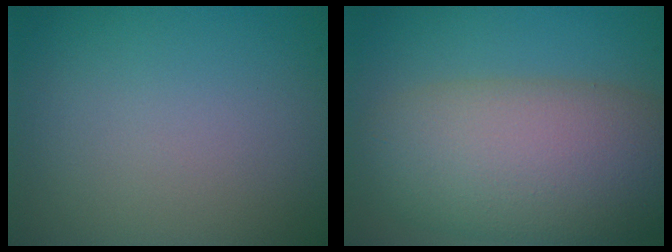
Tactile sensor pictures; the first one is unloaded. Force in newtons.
{"total": 10.3, "press": 10.2, "slide": 0.7}